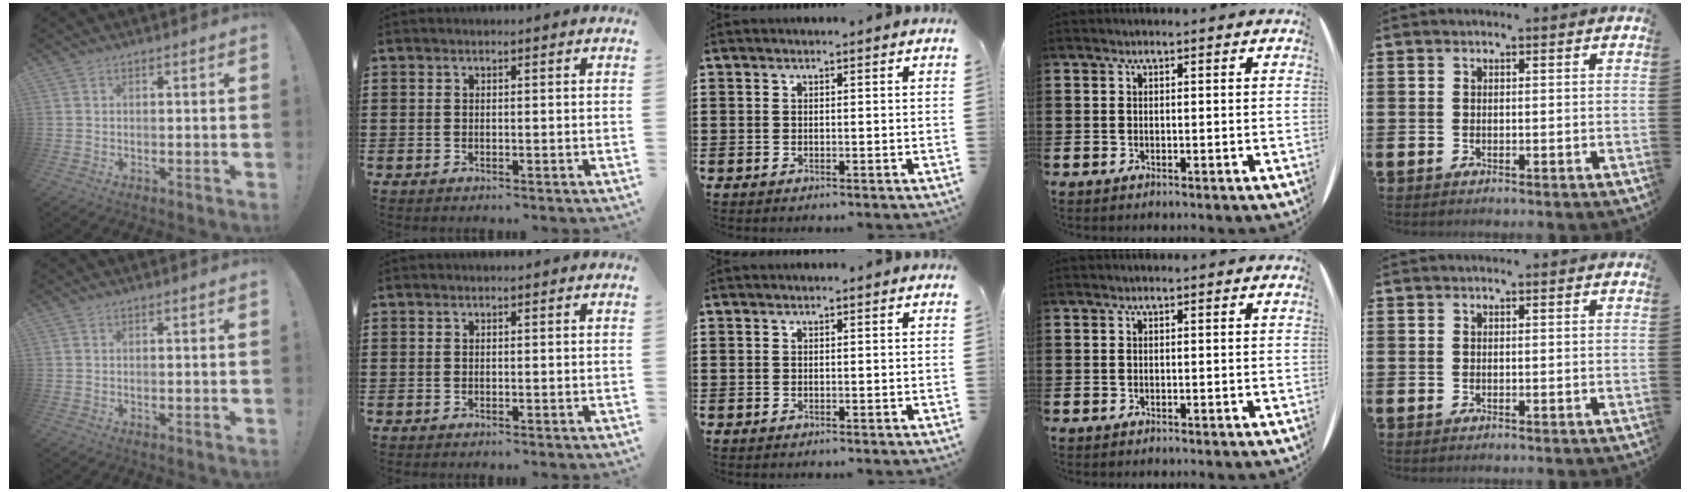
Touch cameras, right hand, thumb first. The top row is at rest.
{}